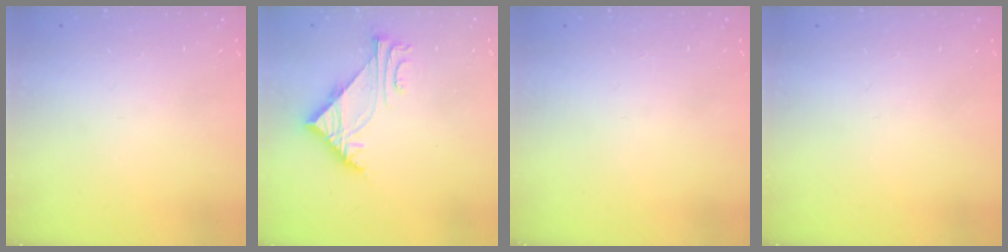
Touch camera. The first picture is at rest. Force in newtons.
{"total": 6.5, "press": 6.5, "slide": 0.5}
{"total": 0.0}
{"total": 0.0}